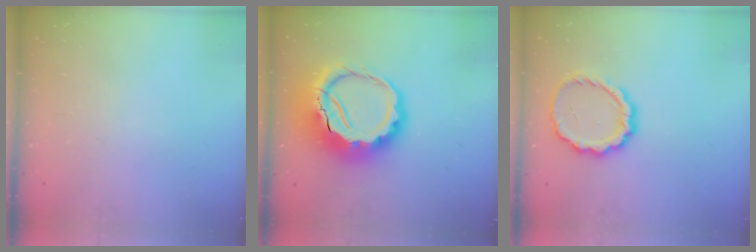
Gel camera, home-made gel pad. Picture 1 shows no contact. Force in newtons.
{"total": 14.2, "press": 13.9, "slide": 3.1}
{"total": 12.0, "press": 11.7, "slide": 2.7}